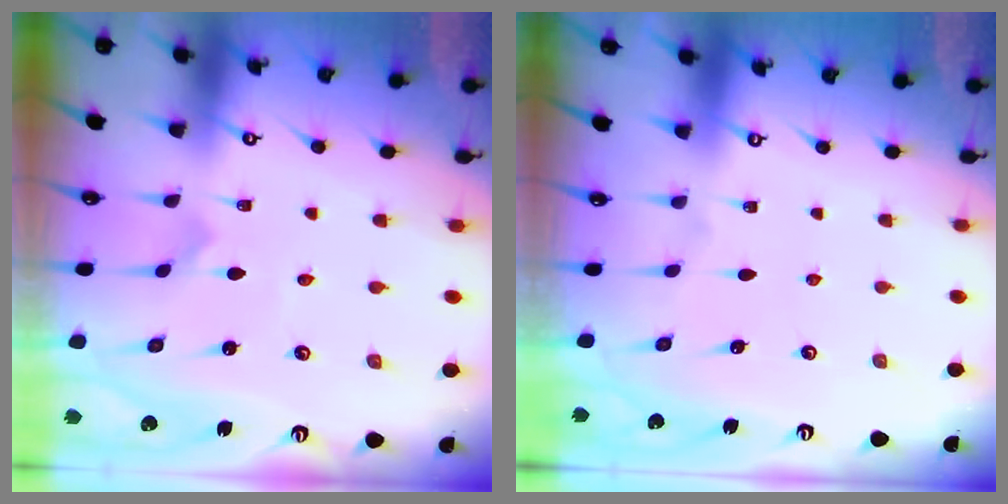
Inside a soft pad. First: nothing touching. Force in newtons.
{"total": 0.0}